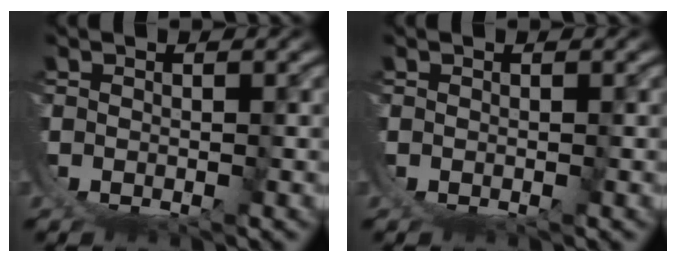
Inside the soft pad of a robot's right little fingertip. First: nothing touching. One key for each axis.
{"total": 0.0}